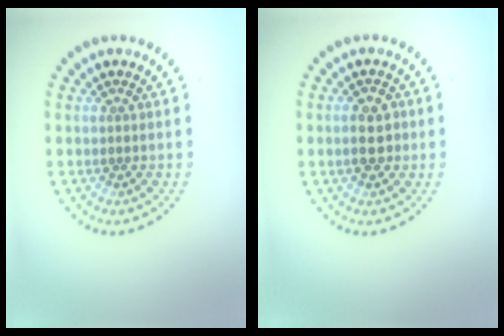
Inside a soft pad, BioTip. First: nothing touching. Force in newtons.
{"total": 2.5, "press": 2.5, "slide": 0.5}